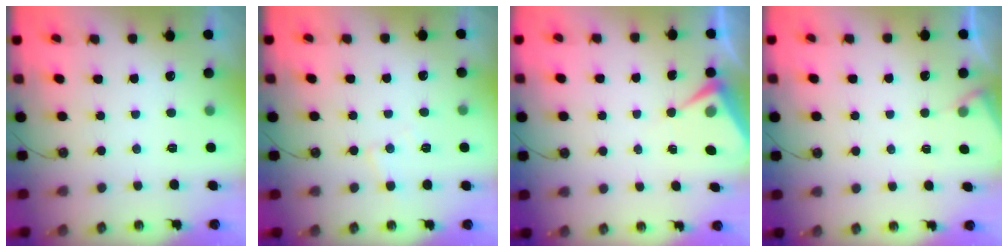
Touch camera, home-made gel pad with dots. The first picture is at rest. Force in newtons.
{"total": 5.7, "press": 5.7, "slide": 0.7}
{"total": 5.3, "press": 5.3, "slide": 0.6}
{"total": 3.4, "press": 3.4, "slide": 0.5}